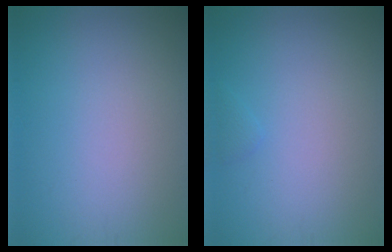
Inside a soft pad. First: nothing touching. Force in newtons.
{"total": 0.5, "press": 0.5, "slide": 0.0}